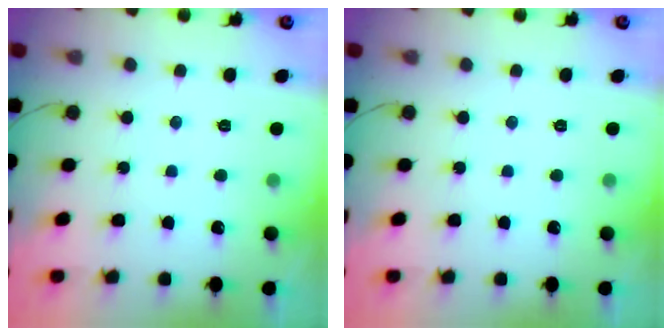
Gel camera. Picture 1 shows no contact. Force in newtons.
{"total": 0.0}